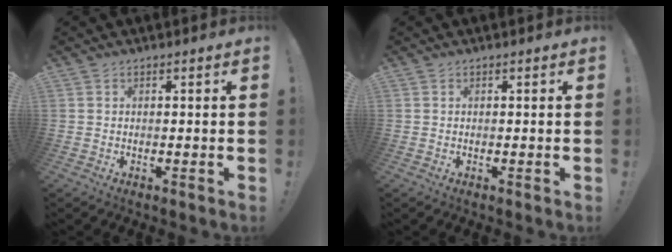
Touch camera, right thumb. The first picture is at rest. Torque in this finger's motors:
{"motor_torque": [0.00, 0.00, 0.00, 0.00, 0.00]}